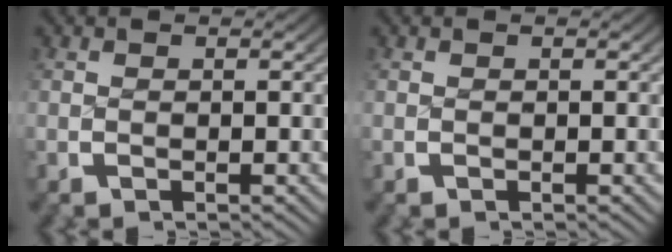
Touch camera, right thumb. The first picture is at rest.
{"total": 0.0}